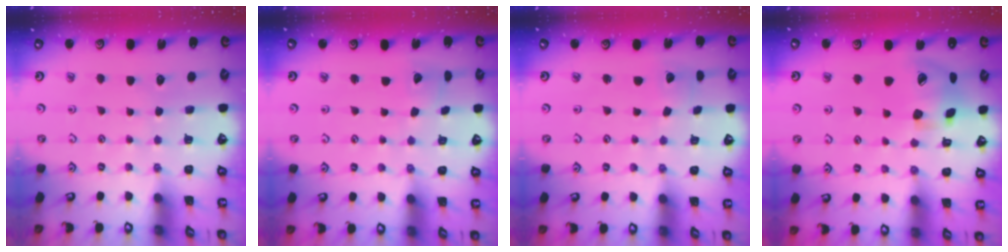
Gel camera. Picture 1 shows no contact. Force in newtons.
{"total": 3.0, "press": 2.9, "slide": 0.4}
{"total": 1.8, "press": 1.7, "slide": 0.3}
{"total": 14.6, "press": 14.6, "slide": 0.6}